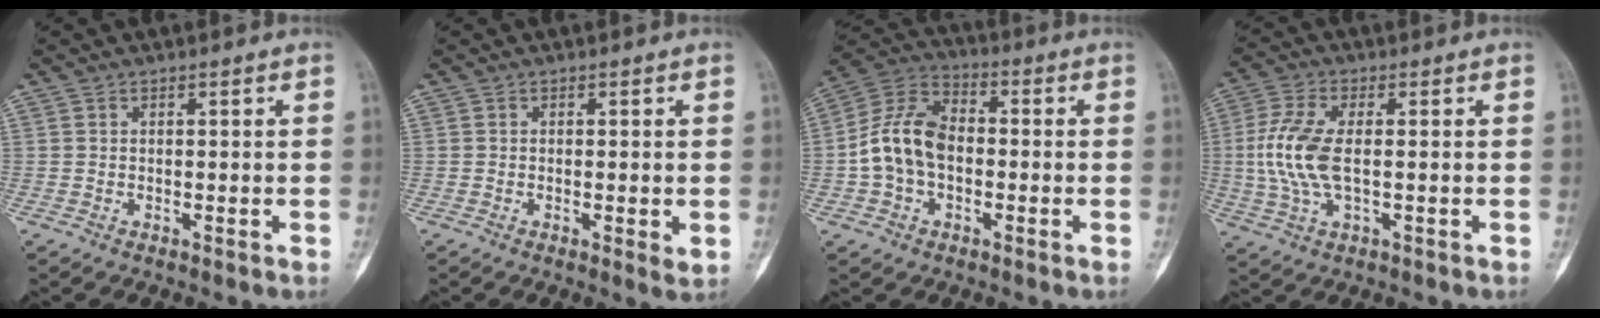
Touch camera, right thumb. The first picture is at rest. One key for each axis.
{"total": 2.3, "fx": -0.3, "fy": 0.8, "fz": 2.2, "tx": -0.027, "ty": -0.007, "tz": -0.007}
{"total": 12.5, "fx": -1.4, "fy": 8.9, "fz": 8.7, "tx": -0.152, "ty": 0.038, "tz": -0.038}
{"total": 10.4, "fx": -0.2, "fy": 5.3, "fz": 8.9, "tx": -0.205, "ty": 0.003, "tz": -0.006}